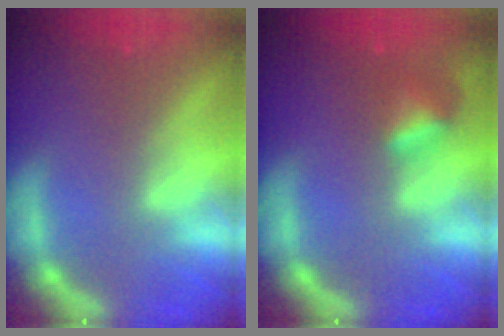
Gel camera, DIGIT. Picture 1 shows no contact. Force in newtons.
{"total": 2.4}